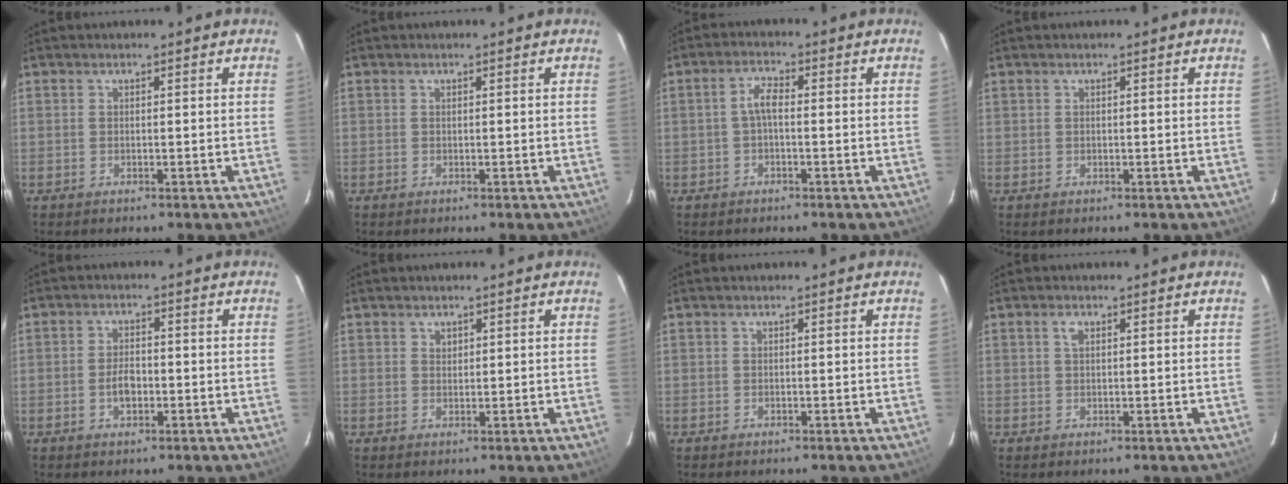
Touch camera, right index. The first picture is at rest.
{"total": 0.0}
{"total": 3.0, "force": [-0.4, 1.1, 2.7], "torque": [-0.058, 0.011, -0.009]}
{"total": 0.0}
{"total": 3.6, "force": [-1.1, 2.1, 2.7], "torque": [-0.052, 0.002, -0.016]}
{"total": 1.2, "force": [0.7, 0.9, 0.3], "torque": [-0.002, 0.003, 0.012]}
{"total": 0.0}
{"total": 1.4, "force": [0.6, 0.8, 1.0], "torque": [-0.021, 0.004, 0.010]}